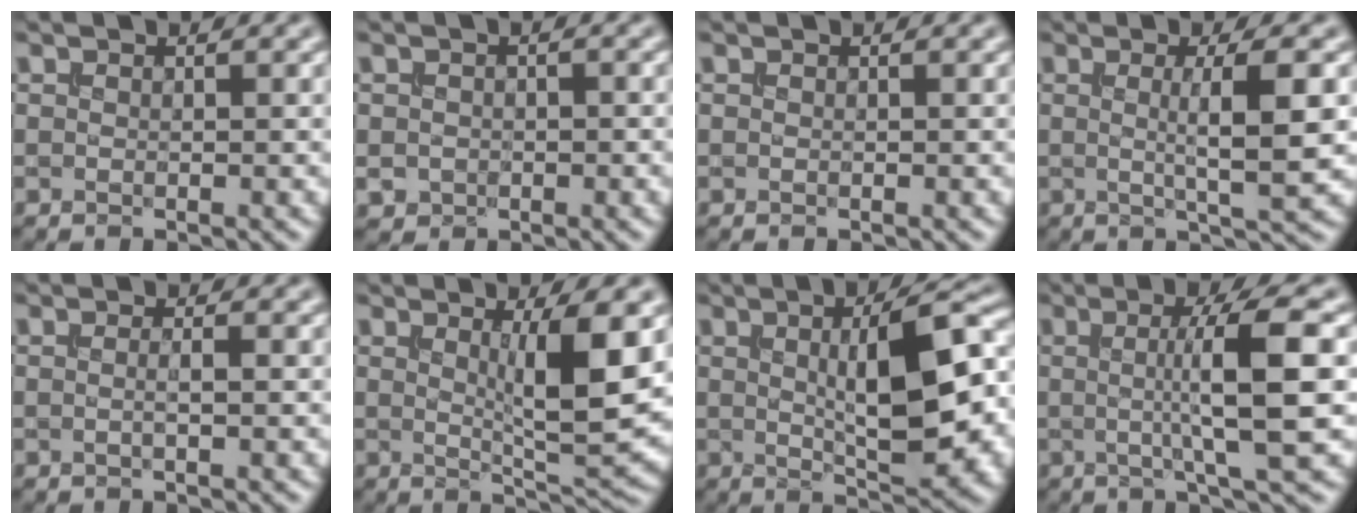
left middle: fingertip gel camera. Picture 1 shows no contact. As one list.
[{"total": 1.5, "force": [-0.4, 1.2, 0.7], "torque": [-0.013, -0.004, 0.000]}, {"total": 0.0}, {"total": 5.4, "force": [0.2, 1.1, 5.3], "torque": [-0.074, 0.002, 0.003]}, {"total": 1.0, "force": [-0.2, 0.2, 1.0], "torque": [-0.014, -0.001, -0.005]}, {"total": 6.3, "force": [1.2, 1.2, 6.1], "torque": [-0.085, -0.012, 0.026]}, {"total": 9.9, "force": [0.8, 2.7, 9.5], "torque": [-0.127, 0.009, 0.014]}, {"total": 7.7, "force": [0.2, 1.4, 7.6], "torque": [-0.109, 0.005, 0.003]}]